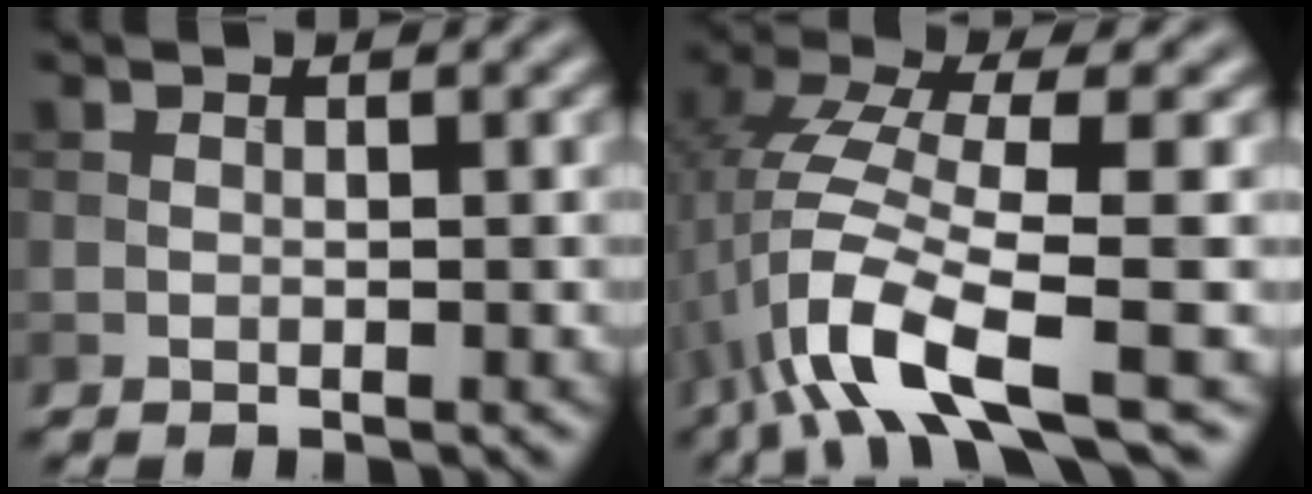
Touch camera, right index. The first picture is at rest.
{"total": 8.9, "force": [-3.3, 2.1, 8.0], "torque": [-0.149, 0.011, -0.071]}